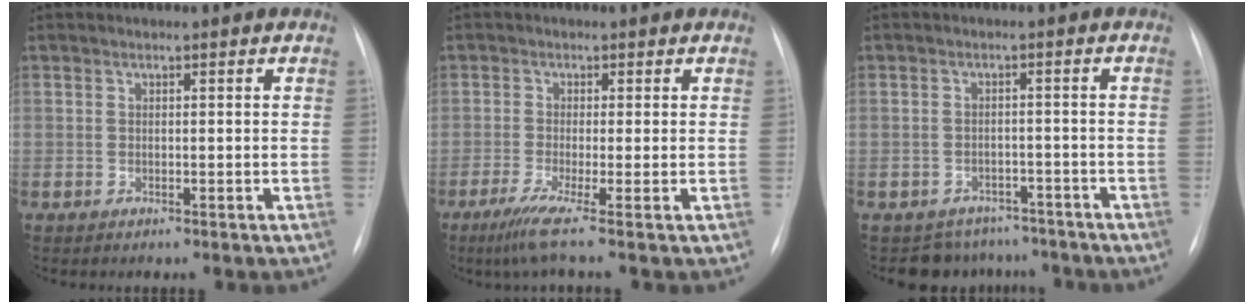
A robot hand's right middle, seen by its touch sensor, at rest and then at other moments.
{"total": 4.4, "force": [-2.6, -1.1, 3.4], "torque": [-0.072, -0.018, -0.056]}
{"total": 6.5, "force": [-5.6, 3.2, -0.7], "torque": [0.020, 0.023, -0.071]}